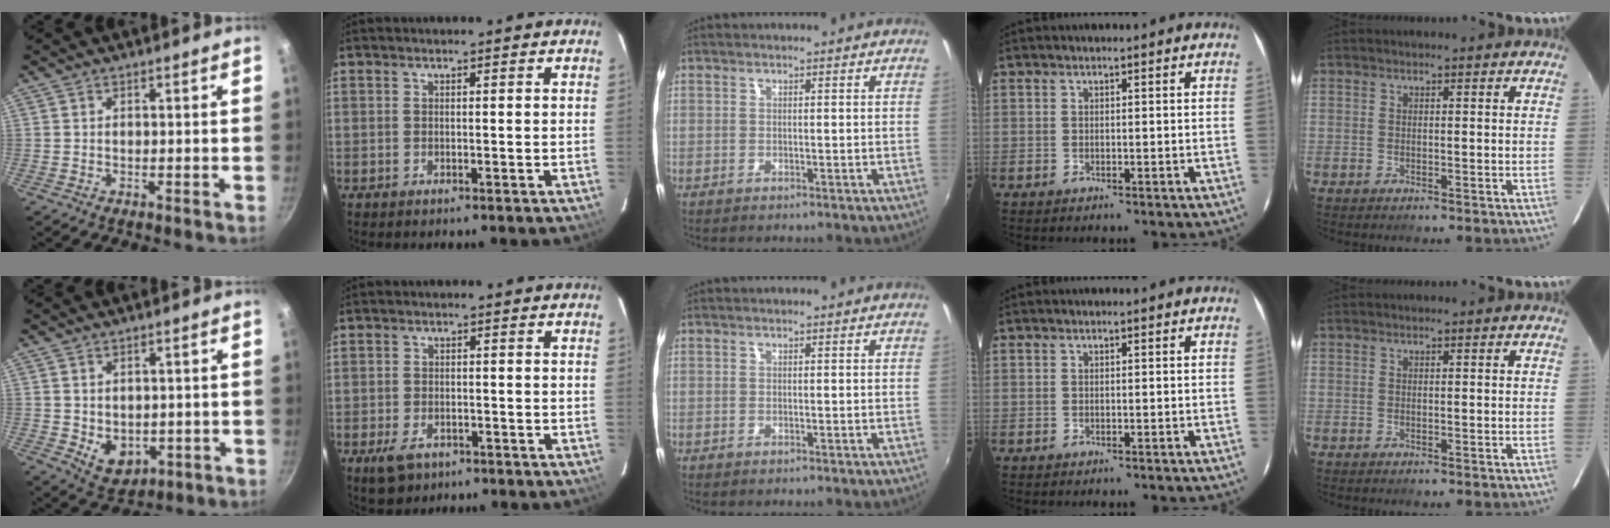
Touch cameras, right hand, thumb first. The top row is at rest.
{"thumb": {"total": 6.4, "force": [-0.5, 4.9, 4.1], "torque": [-0.044, -0.009, 0.010]}, "index": {"total": 5.5, "force": [-3.2, 3.3, 2.9], "torque": [-0.071, -0.009, -0.050]}}